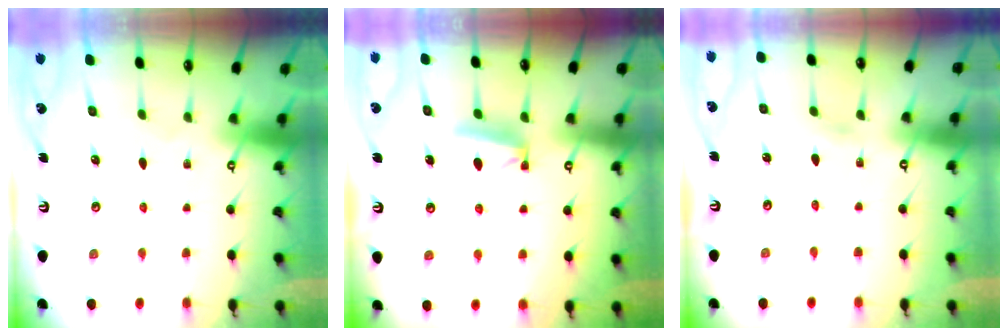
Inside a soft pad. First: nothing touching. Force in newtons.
{"total": 7.9, "press": 7.8, "slide": 0.9}
{"total": 2.0, "press": 2.0, "slide": 0.2}